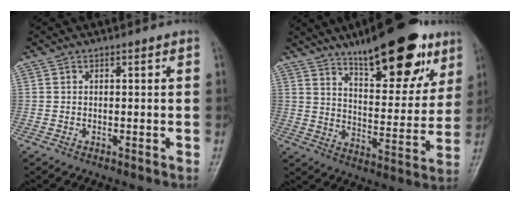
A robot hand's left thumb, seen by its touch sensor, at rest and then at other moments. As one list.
[{"total": 21.3, "force": [13.6, 7.3, 14.7], "torque": [-0.171, -0.056, 0.208]}]